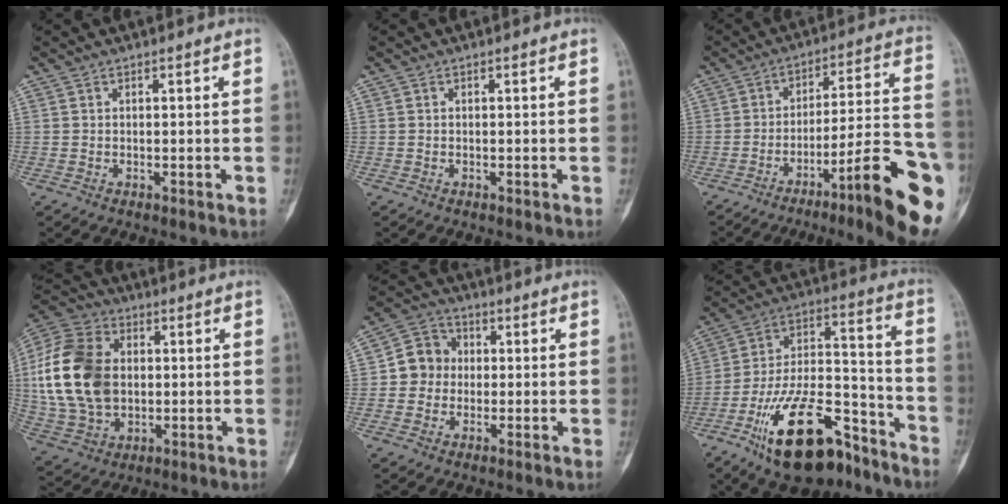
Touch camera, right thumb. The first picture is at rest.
{"total": 0.0}
{"total": 19.8, "force": [-9.1, 3.1, 17.3], "torque": [-0.210, 0.058, -0.129]}
{"total": 20.5, "force": [1.6, 14.5, 14.4], "torque": [-0.279, 0.007, 0.033]}
{"total": 7.4, "force": [-0.1, 6.9, 2.8], "torque": [-0.018, 0.019, -0.014]}
{"total": 22.8, "force": [-13.9, 9.9, 15.1], "torque": [-0.266, 0.086, -0.237]}